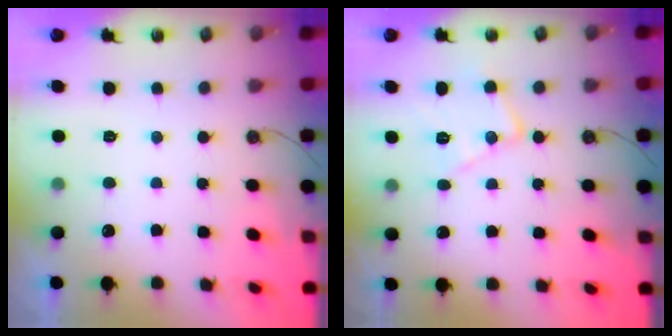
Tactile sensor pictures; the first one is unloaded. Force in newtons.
{"total": 11.6, "press": 11.6, "slide": 0.3}